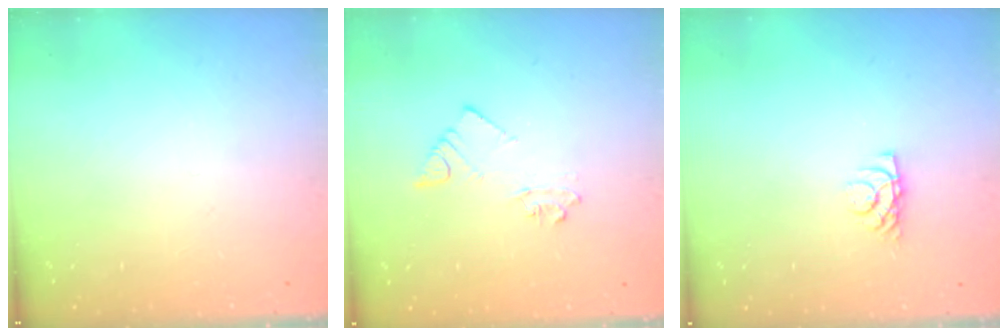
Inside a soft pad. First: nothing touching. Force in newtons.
{"total": 3.2, "press": 3.2, "slide": 0.3}
{"total": 6.5, "press": 6.5, "slide": 0.6}